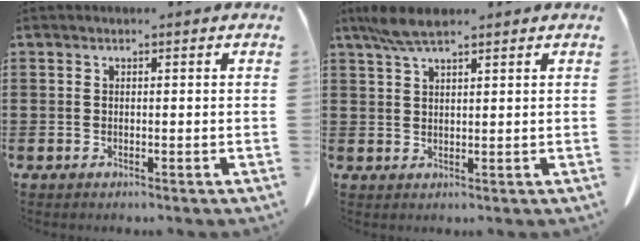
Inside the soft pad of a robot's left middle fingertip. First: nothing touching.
{"total": 4.6, "force": [3.4, 0.8, 2.9], "torque": [-0.066, -0.001, 0.062]}